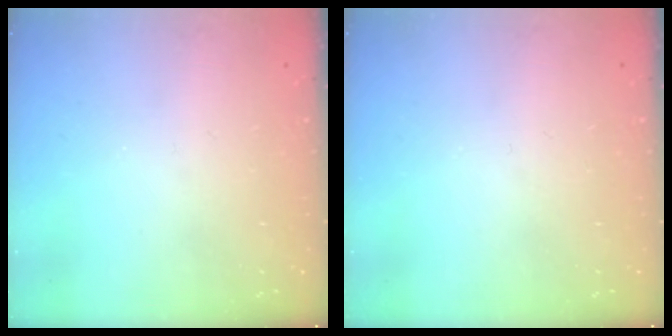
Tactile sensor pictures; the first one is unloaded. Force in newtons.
{"total": 0.0}